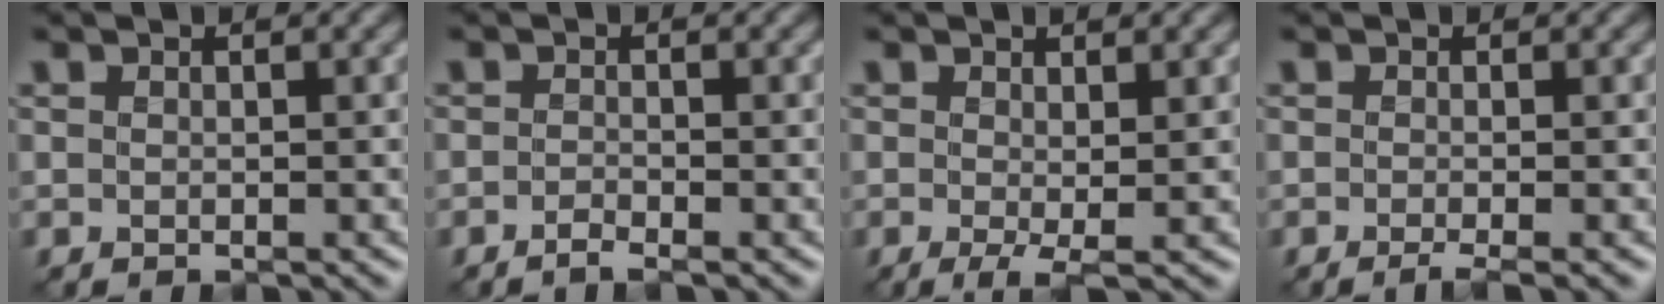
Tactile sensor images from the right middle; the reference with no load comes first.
{"total": 1.2, "force": [-1.0, 0.1, 0.6], "torque": [-0.013, -0.001, -0.023]}
{"total": 2.0, "force": [-0.1, 0.2, 2.0], "torque": [-0.036, -0.010, -0.003]}
{"total": 1.9, "force": [-1.0, 0.4, 1.6], "torque": [-0.021, -0.010, -0.022]}